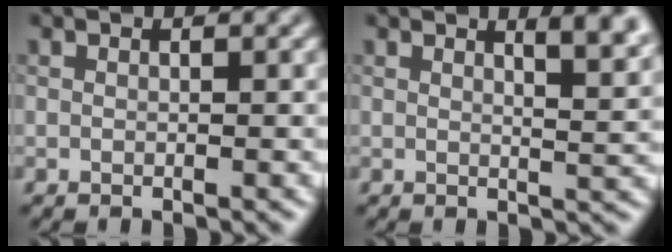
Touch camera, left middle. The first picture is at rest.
{"total": 4.8, "force": [2.7, 1.6, 3.5], "torque": [-0.022, 0.011, 0.026]}